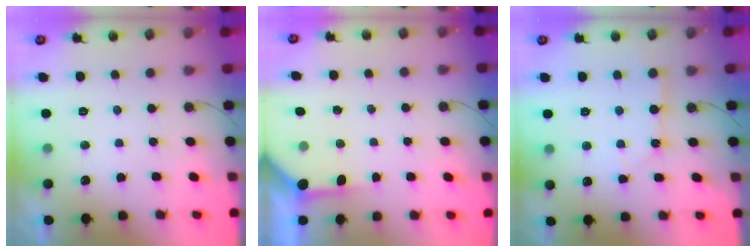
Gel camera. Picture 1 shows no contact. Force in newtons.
{"total": 3.8, "press": 3.8, "slide": 0.4}
{"total": 4.7, "press": 4.7, "slide": 0.5}